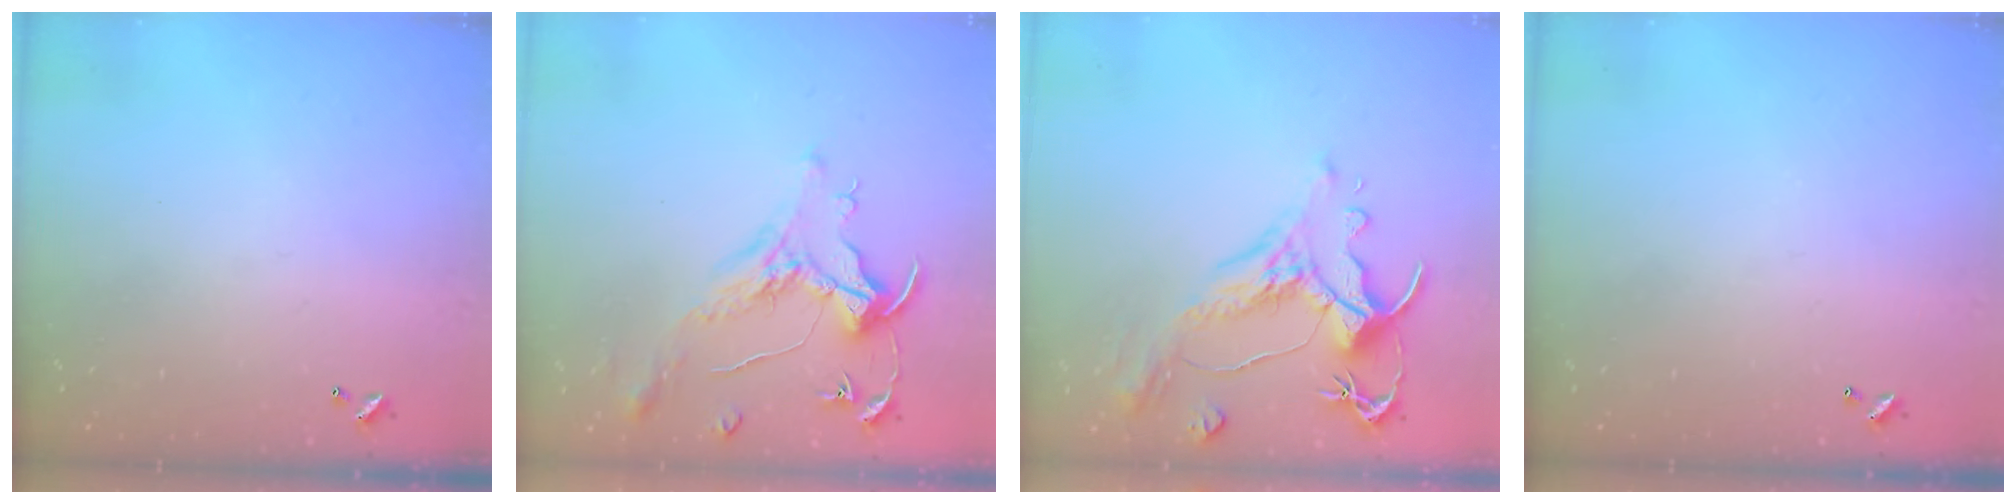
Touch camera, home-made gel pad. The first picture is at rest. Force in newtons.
{"total": 1.6, "press": 1.4, "slide": 0.7}
{"total": 1.6, "press": 0.4, "slide": 1.6}
{"total": 0.0}